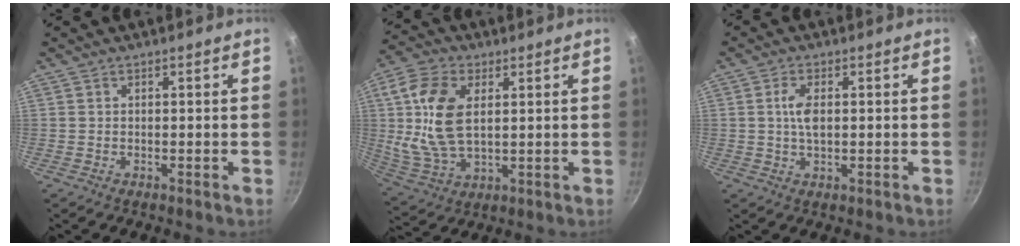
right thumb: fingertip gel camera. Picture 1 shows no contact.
{"total": 15.0, "force": [2.9, 8.6, 12.0], "torque": [-0.232, -0.005, 0.059]}
{"total": 5.1, "force": [0.6, 2.5, 4.4], "torque": [-0.086, 0.003, 0.011]}